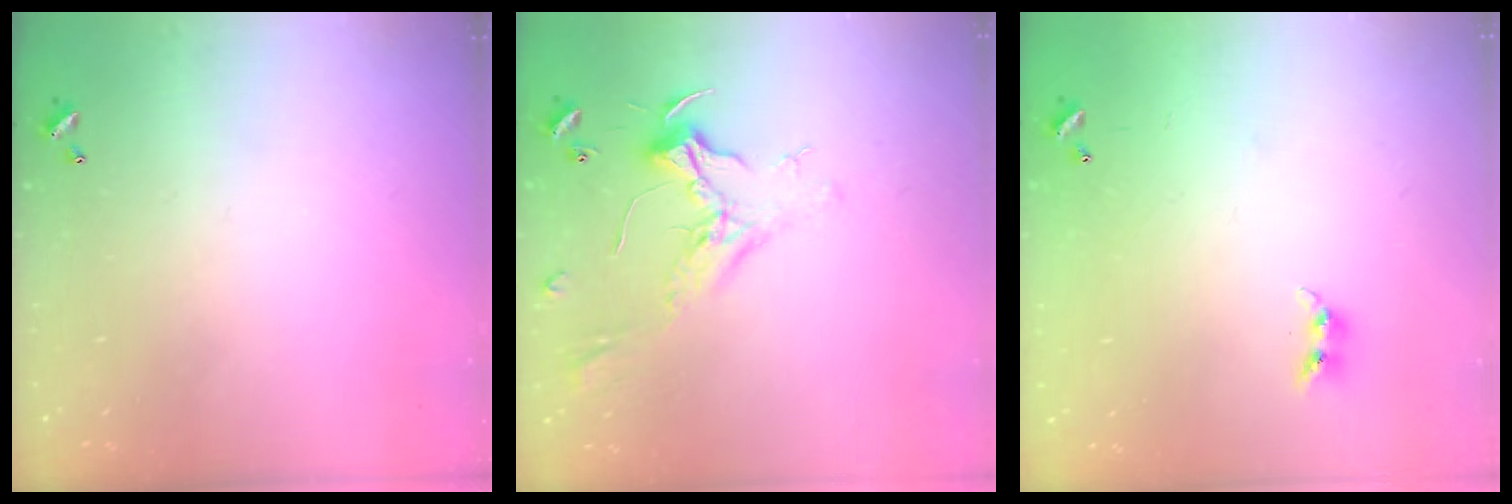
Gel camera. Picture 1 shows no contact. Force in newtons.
{"total": 2.3, "press": 2.1, "slide": 0.9}
{"total": 7.6, "press": 7.6, "slide": 0.5}